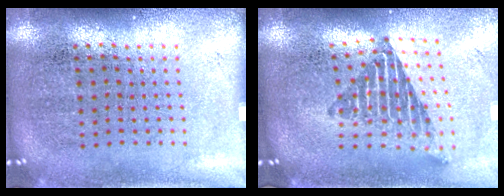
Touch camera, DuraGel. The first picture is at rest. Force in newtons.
{"total": 2.0, "press": 1.5, "slide": 1.4}